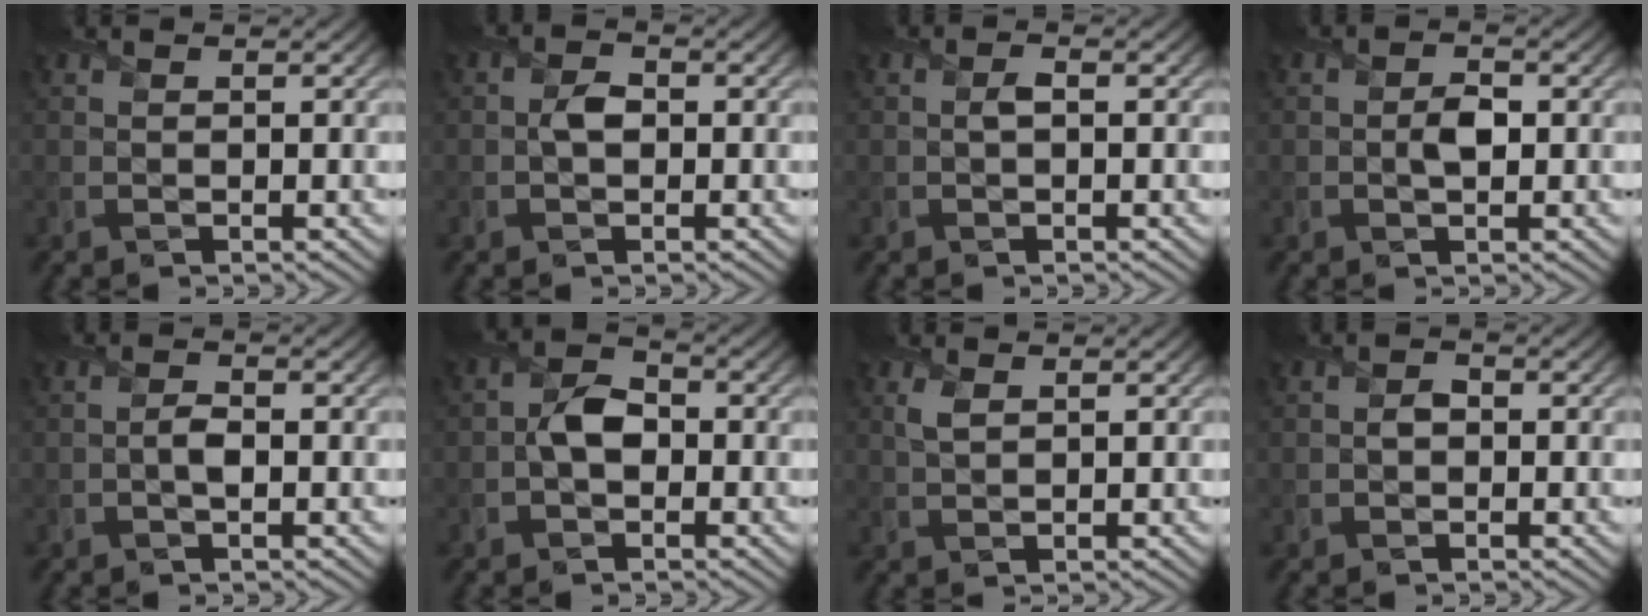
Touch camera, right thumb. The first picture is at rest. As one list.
[{"total": 1.8, "force": [-0.3, 1.3, 1.3], "torque": [-0.024, 0.002, -0.008]}, {"total": 0.9, "force": [-0.1, 0.4, 0.7], "torque": [-0.013, 0.000, -0.002]}, {"total": 2.2, "force": [-0.2, 1.3, 1.7], "torque": [-0.031, -0.002, -0.003]}, {"total": 1.6, "force": [-0.5, 0.8, 1.4], "torque": [-0.023, 0.001, -0.012]}, {"total": 3.6, "force": [-0.8, 2.5, 2.4], "torque": [-0.046, 0.006, -0.022]}, {"total": 1.8, "force": [0.8, 0.9, 1.3], "torque": [-0.037, -0.001, 0.019]}, {"total": 1.1, "force": [-0.4, 0.9, 0.5], "torque": [-0.005, -0.003, -0.010]}]